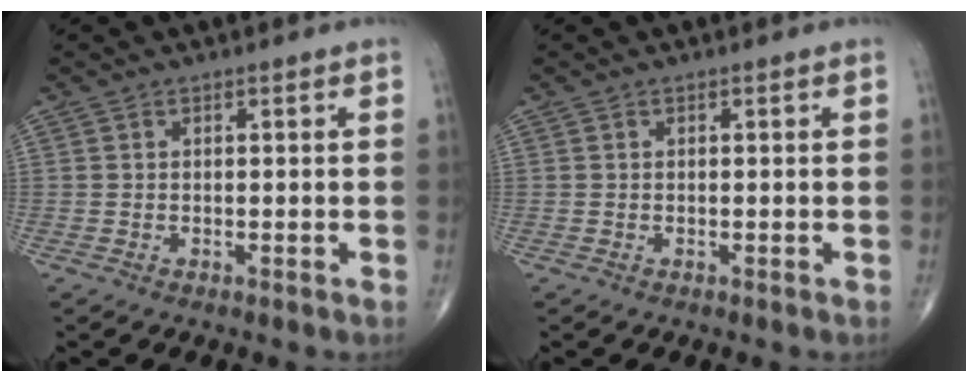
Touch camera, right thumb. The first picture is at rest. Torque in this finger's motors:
{"motor_torque": [-0.02, 0.02, -0.04, 0.03, 0.00]}